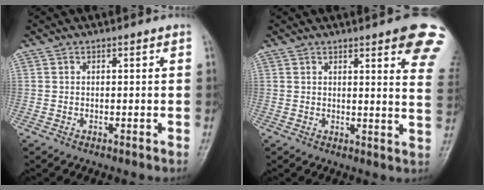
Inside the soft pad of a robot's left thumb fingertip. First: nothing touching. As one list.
[{"total": 14.9, "force": [9.3, 1.8, 11.6], "torque": [-0.115, -0.046, 0.097]}]